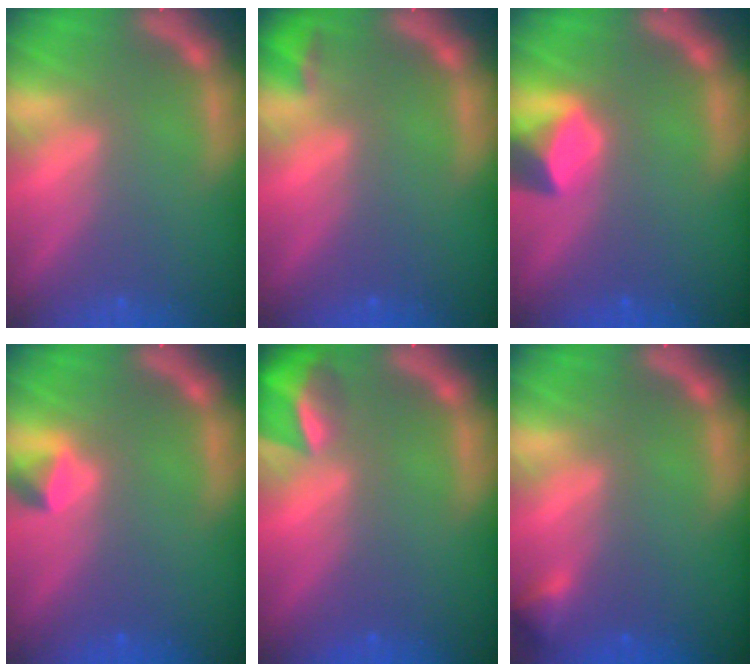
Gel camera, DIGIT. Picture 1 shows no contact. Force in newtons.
{"total": 1.4}
{"total": 3.4}
{"total": 1.4}
{"total": 4.4}
{"total": 1.4}